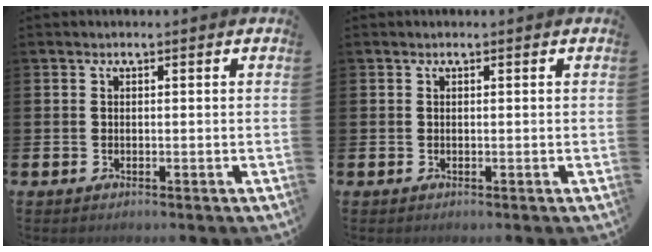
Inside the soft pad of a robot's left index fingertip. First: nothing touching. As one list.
[{"total": 0.0}]